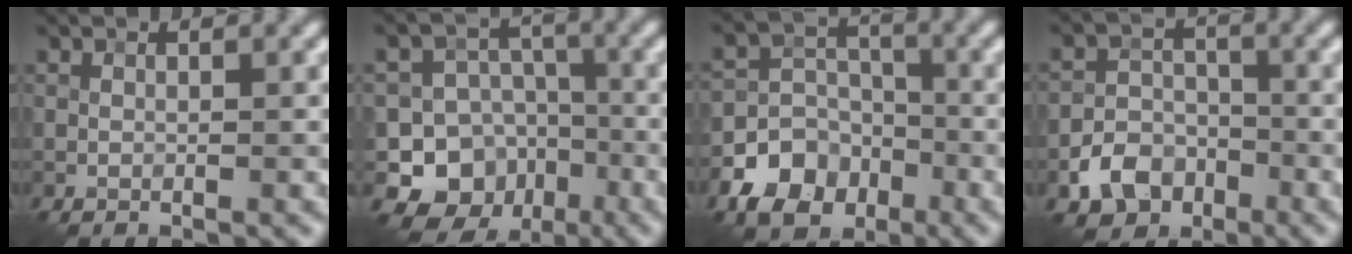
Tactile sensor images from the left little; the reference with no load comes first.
{"total": 10.7, "force": [-4.5, 9.2, 2.8], "torque": [-0.025, -0.006, -0.090]}
{"total": 6.9, "force": [-3.8, 5.1, 2.6], "torque": [-0.029, 0.004, -0.082]}
{"total": 4.4, "force": [-2.4, 3.3, 1.7], "torque": [-0.028, -0.003, -0.042]}